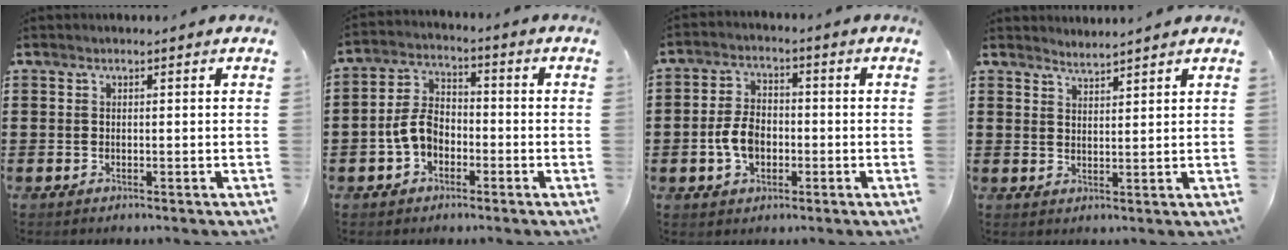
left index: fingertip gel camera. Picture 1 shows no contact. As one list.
[{"total": 5.8, "force": [-2.1, 4.0, 3.6], "torque": [-0.095, 0.007, -0.048]}, {"total": 5.9, "force": [-1.4, 3.8, 4.2], "torque": [-0.105, 0.002, -0.033]}, {"total": 2.3, "force": [2.3, -0.2, -0.3], "torque": [-0.003, -0.005, 0.044]}]